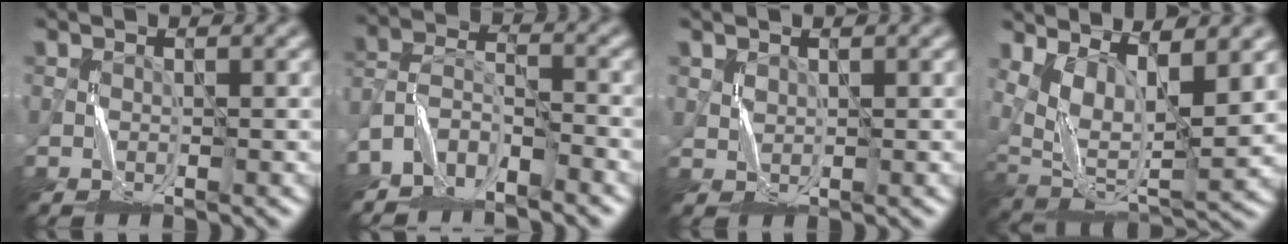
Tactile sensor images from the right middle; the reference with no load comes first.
{"total": 5.1, "force": [-4.6, 1.7, 1.6], "torque": [-0.032, 0.002, -0.098]}
{"total": 0.9, "force": [0.7, 0.6, 0.1], "torque": [-0.006, 0.000, 0.019]}
{"total": 10.2, "force": [3.8, 4.4, 8.4], "torque": [-0.162, 0.001, 0.076]}